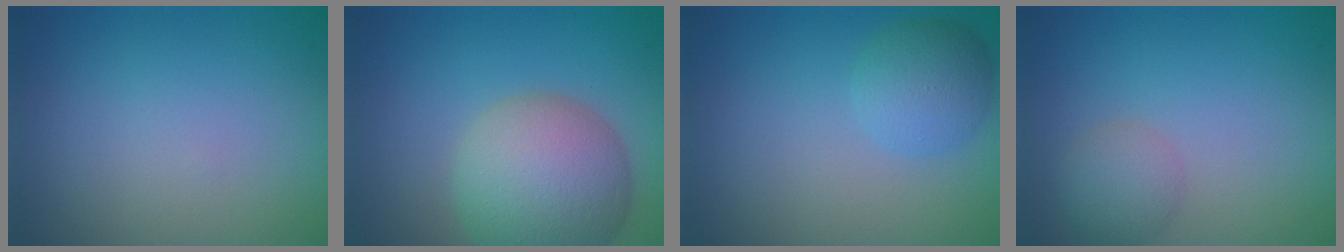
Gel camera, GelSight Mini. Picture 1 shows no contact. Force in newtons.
{"total": 9.0, "press": 9.0, "slide": 0.4}
{"total": 3.1, "press": 3.1, "slide": 0.2}
{"total": 2.5, "press": 2.5, "slide": 0.1}